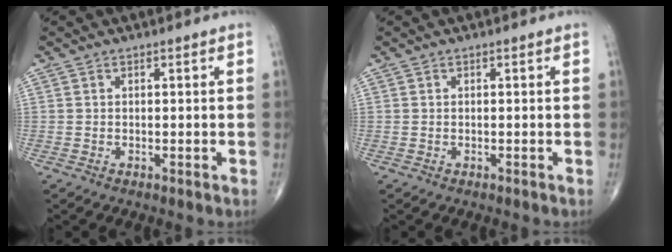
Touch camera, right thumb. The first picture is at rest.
{"total": 0.0}